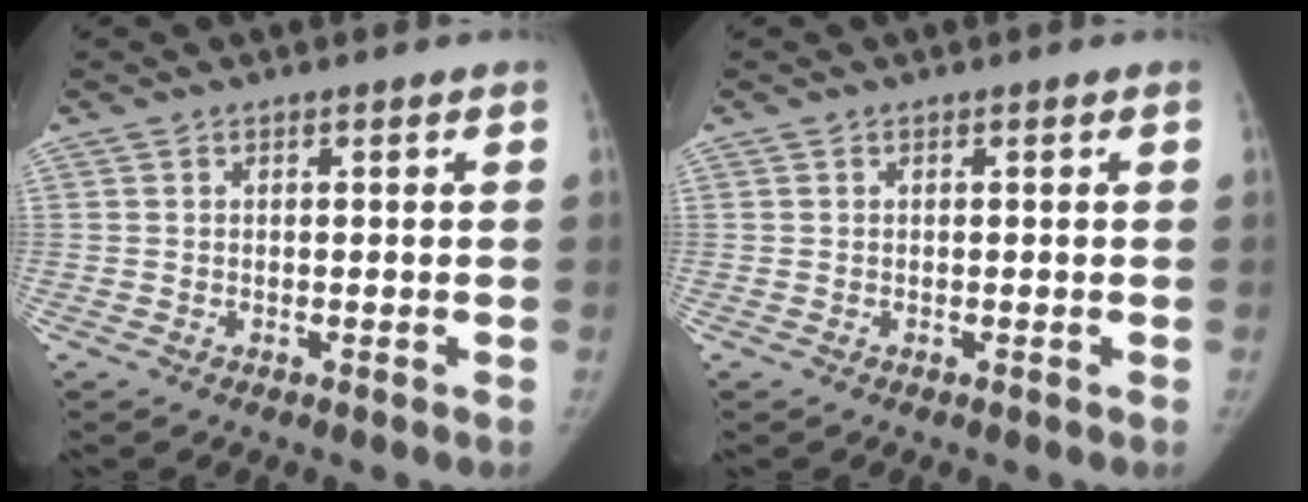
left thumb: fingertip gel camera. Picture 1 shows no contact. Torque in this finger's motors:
{"motor_torque": [-0.01, 0.02, -0.13, -0.03, 0.00]}